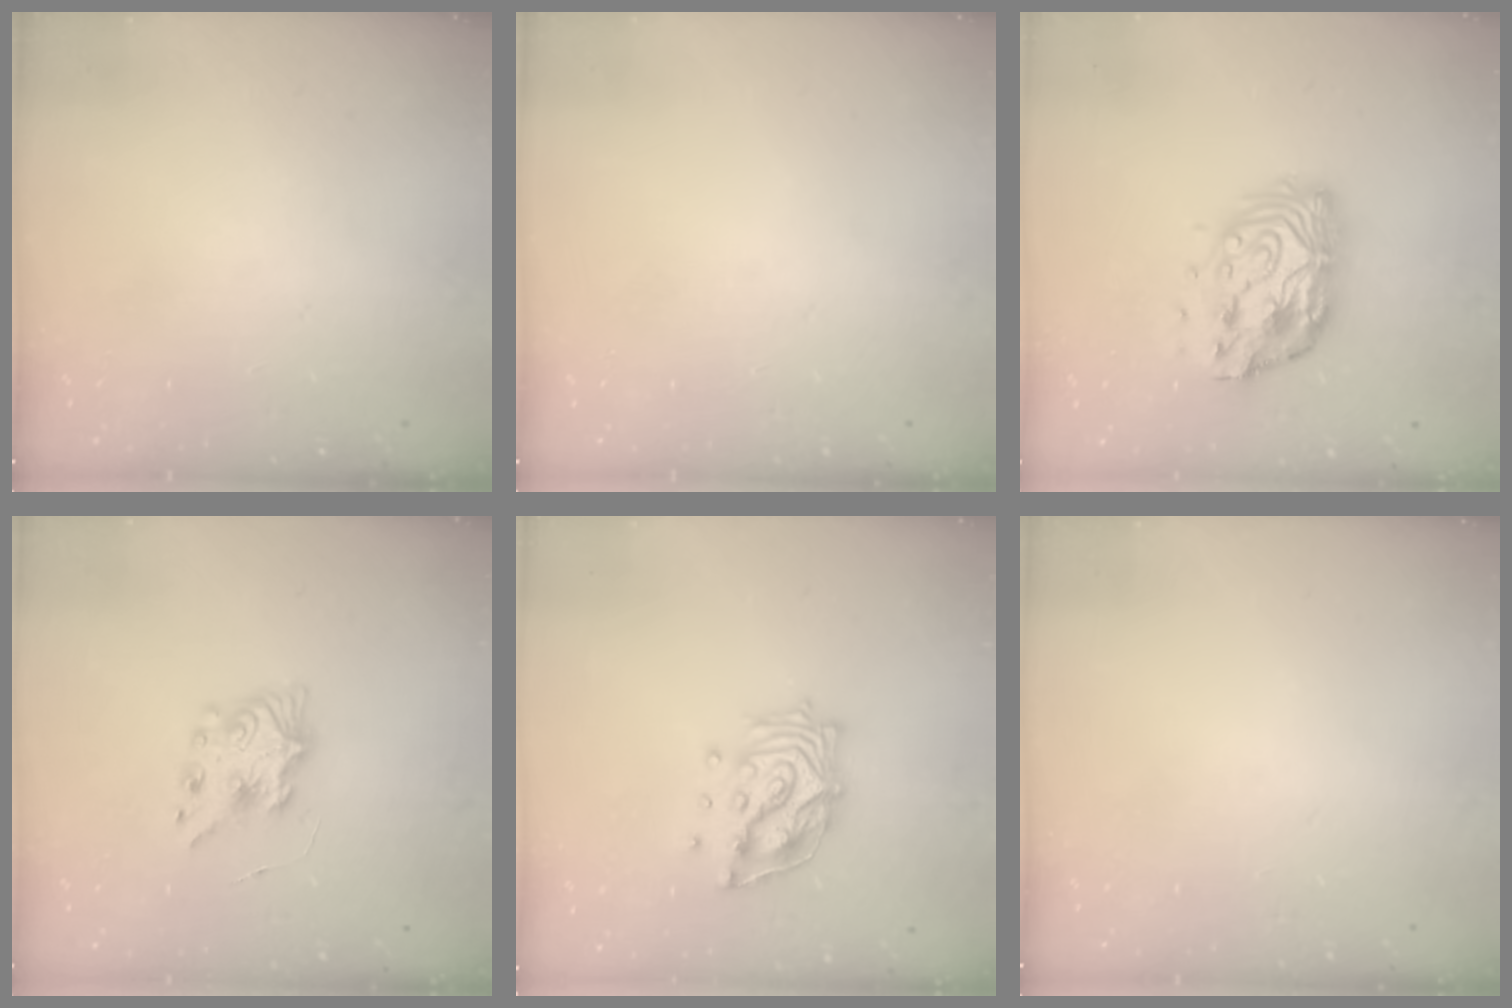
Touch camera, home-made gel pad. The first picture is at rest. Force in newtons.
{"total": 0.0}
{"total": 14.0, "press": 13.9, "slide": 1.1}
{"total": 8.8, "press": 8.8, "slide": 0.3}
{"total": 14.2, "press": 14.1, "slide": 1.9}
{"total": 0.0}